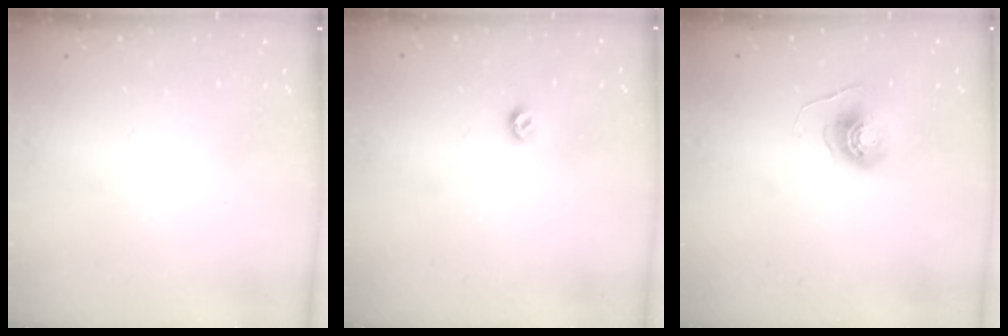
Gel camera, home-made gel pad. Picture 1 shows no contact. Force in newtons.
{"total": 5.3, "press": 5.3, "slide": 0.7}
{"total": 6.7, "press": 6.7, "slide": 0.3}